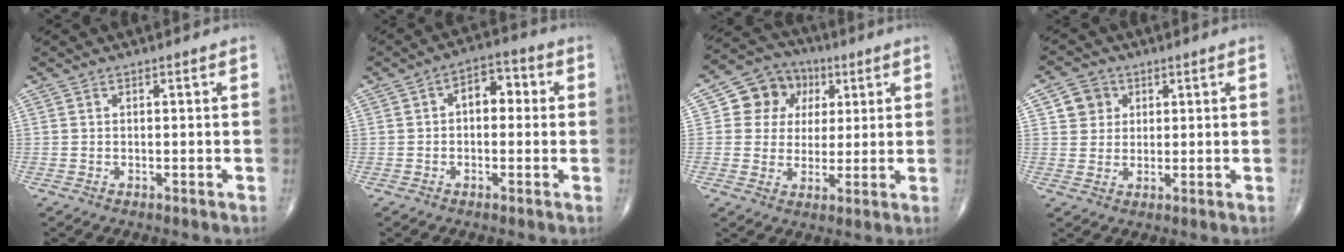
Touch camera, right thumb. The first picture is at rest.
{"total": 6.4, "force": [0.6, 4.0, 4.9], "torque": [-0.044, 0.023, -0.001]}
{"total": 10.3, "force": [3.0, 9.0, 3.9], "torque": [-0.020, 0.001, 0.043]}
{"total": 4.9, "force": [1.7, 4.4, 1.2], "torque": [0.006, -0.003, 0.027]}